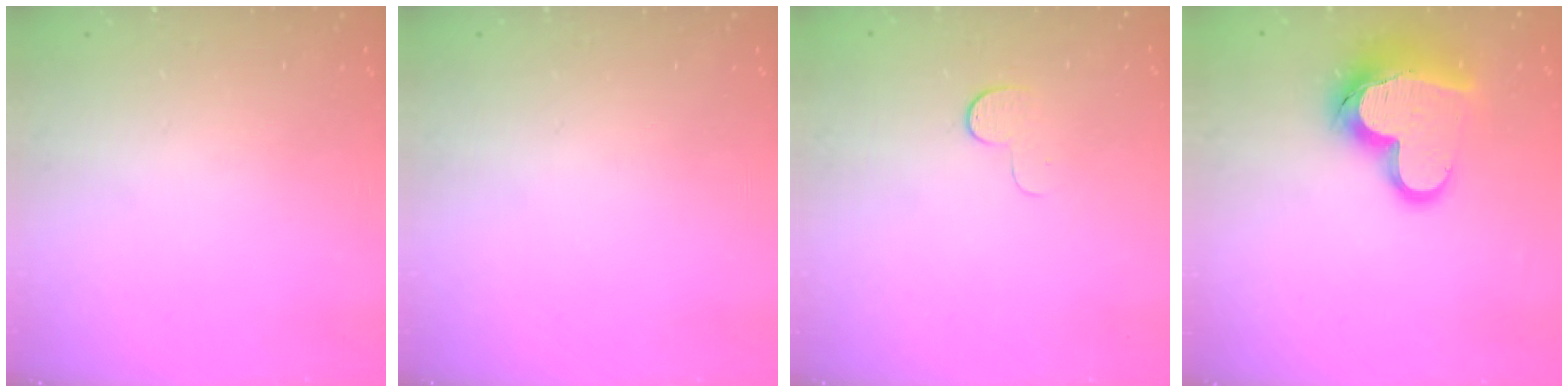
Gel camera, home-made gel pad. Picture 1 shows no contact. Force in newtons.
{"total": 0.0}
{"total": 5.1, "press": 5.0, "slide": 0.5}
{"total": 16.3, "press": 16.2, "slide": 1.8}